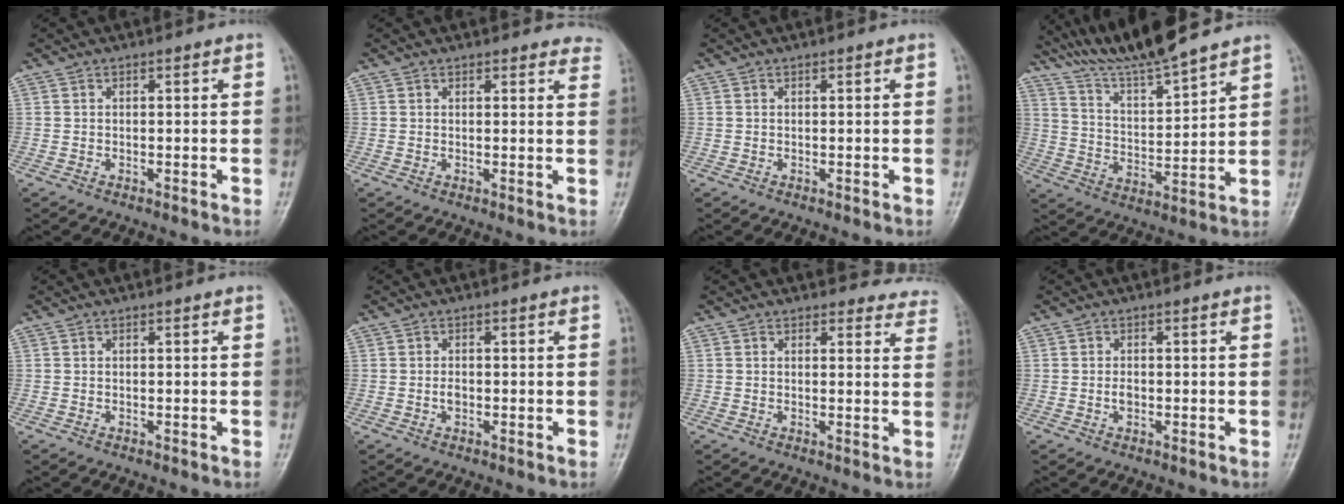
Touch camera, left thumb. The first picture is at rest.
{"total": 7.9, "force": [7.4, 2.5, 1.0], "torque": [0.044, -0.021, 0.052]}
{"total": 0.0}
{"total": 13.7, "force": [12.5, 0.1, 5.6], "torque": [-0.093, -0.055, 0.235]}
{"total": 0.0}
{"total": 1.1, "force": [-0.1, 0.7, 0.8], "torque": [-0.012, 0.001, -0.003]}
{"total": 7.7, "force": [7.2, 2.7, -0.2], "torque": [0.062, -0.034, 0.050]}
{"total": 1.2, "force": [-0.1, 0.8, 0.9], "torque": [-0.013, 0.001, -0.003]}